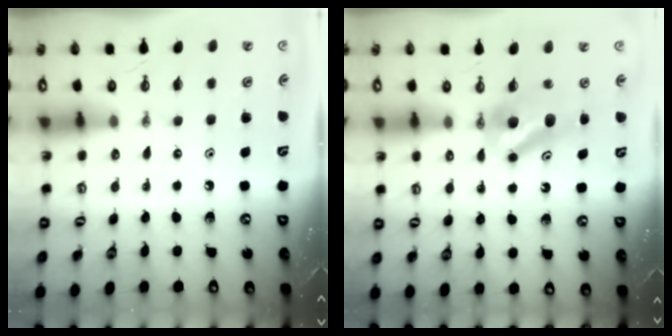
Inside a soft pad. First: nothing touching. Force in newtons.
{"total": 6.6, "press": 6.6, "slide": 0.7}